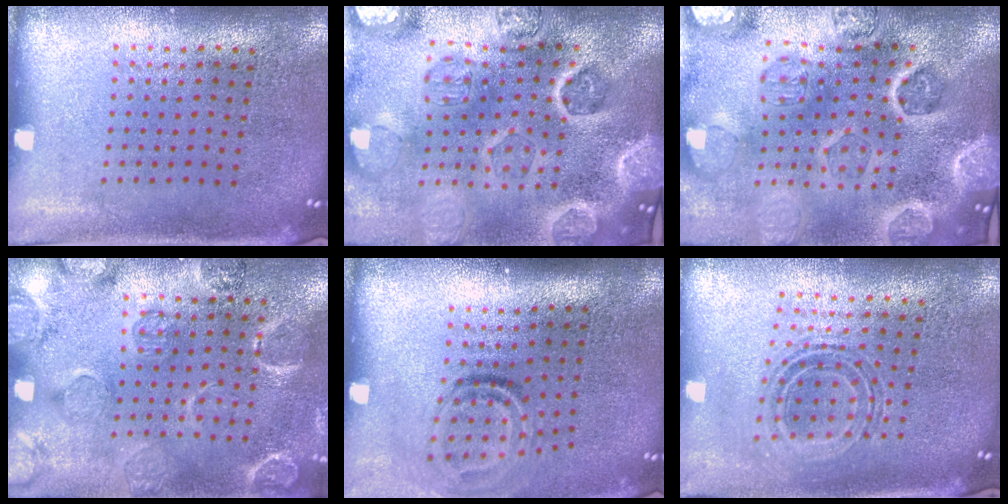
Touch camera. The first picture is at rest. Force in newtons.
{"total": 4.9, "press": 4.2, "slide": 2.4}
{"total": 4.9, "press": 4.2, "slide": 2.4}
{"total": 2.5, "press": 2.2, "slide": 1.3}
{"total": 1.9, "press": 1.1, "slide": 1.5}
{"total": 0.7, "press": 0.7, "slide": 0.2}